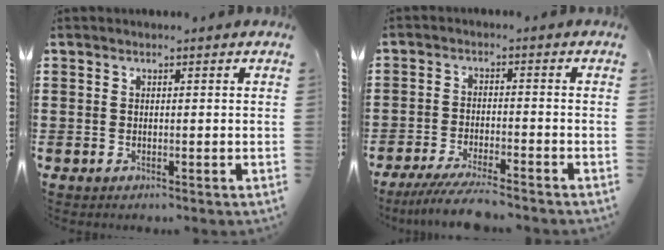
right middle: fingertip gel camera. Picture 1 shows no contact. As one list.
[{"total": 5.6, "force": [-5.0, 0.1, 2.5], "torque": [-0.053, -0.014, -0.095]}]